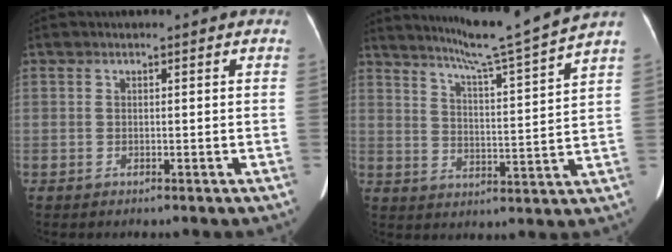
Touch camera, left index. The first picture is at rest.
{"total": 13.1, "force": [11.6, -2.7, 5.4], "torque": [-0.095, -0.030, 0.169]}